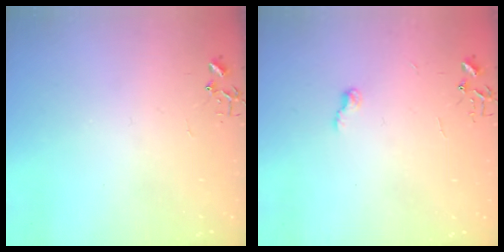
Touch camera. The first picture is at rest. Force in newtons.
{"total": 5.5, "press": 5.5, "slide": 0.7}